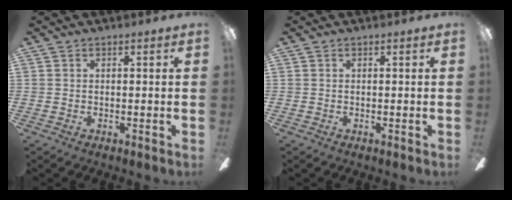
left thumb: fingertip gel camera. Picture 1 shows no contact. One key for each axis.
{"total": 0.0}